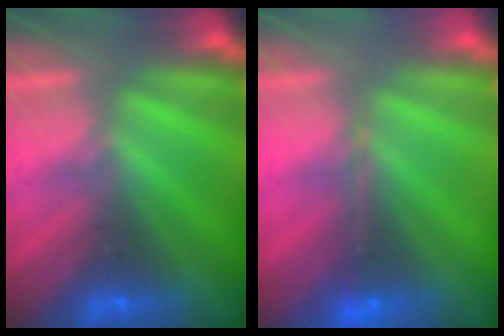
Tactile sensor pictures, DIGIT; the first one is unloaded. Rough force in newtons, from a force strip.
{"total": 1.7}